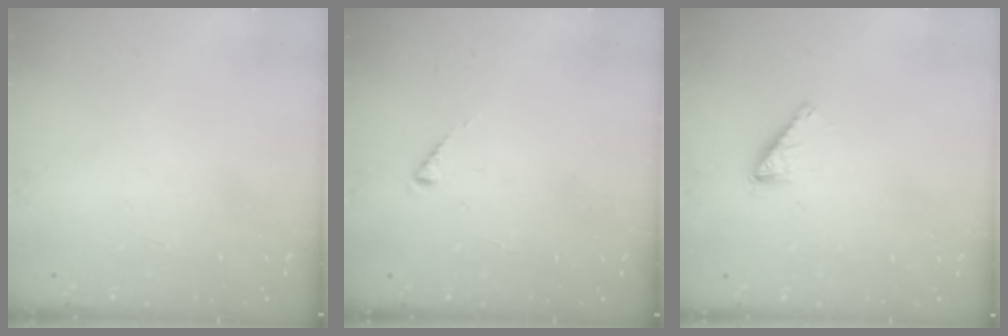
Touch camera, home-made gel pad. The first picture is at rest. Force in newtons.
{"total": 2.7, "press": 2.6, "slide": 0.4}
{"total": 1.8, "press": 1.8, "slide": 0.1}